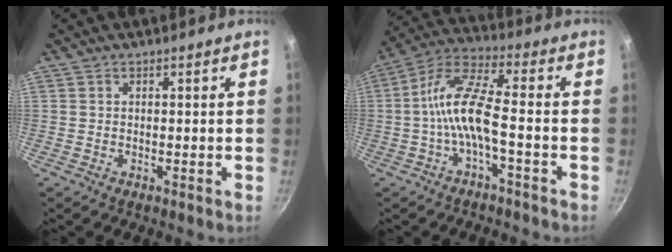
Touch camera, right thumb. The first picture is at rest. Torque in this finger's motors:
{"motor_torque": [0.01, 1.04, 1.97, -0.78, 0.78]}